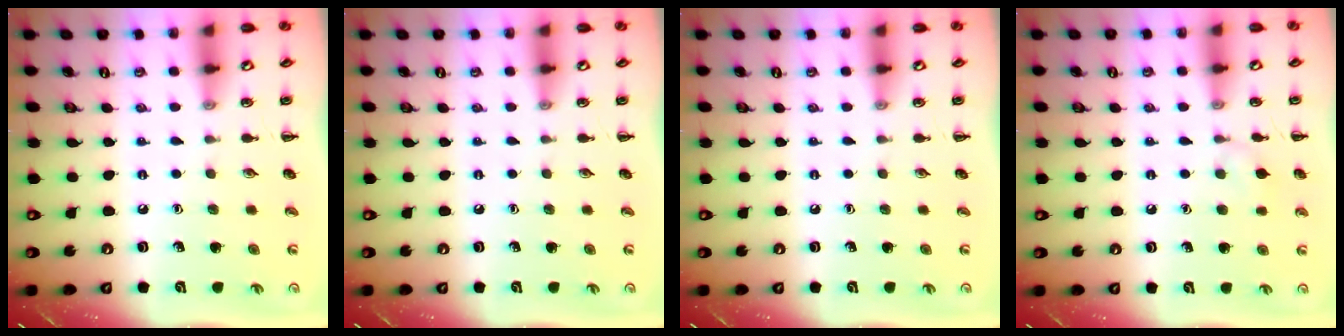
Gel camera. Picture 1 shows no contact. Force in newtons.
{"total": 0.0}
{"total": 0.0}
{"total": 5.6, "press": 5.3, "slide": 1.9}